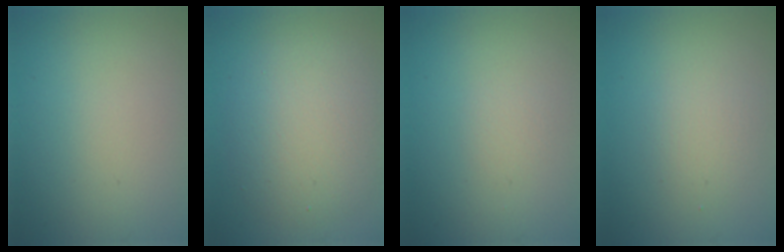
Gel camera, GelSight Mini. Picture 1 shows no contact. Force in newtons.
{"total": 5.5, "press": 5.5, "slide": 0.2}
{"total": 0.5, "press": 0.5, "slide": 0.1}
{"total": 1.7, "press": 1.7, "slide": 0.0}